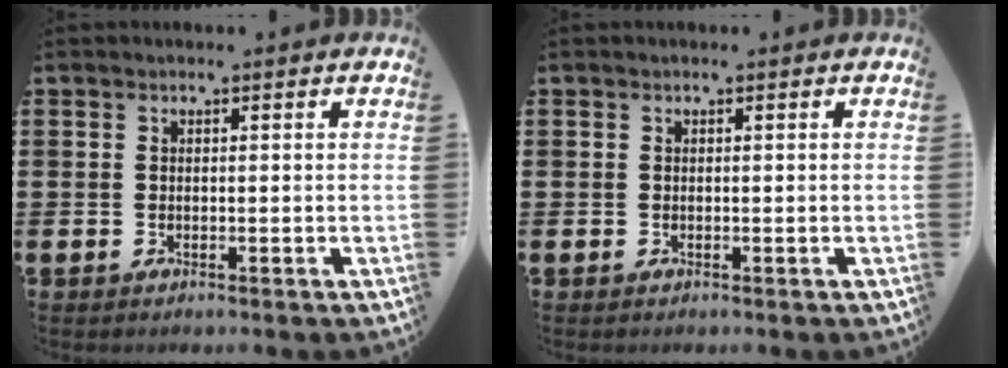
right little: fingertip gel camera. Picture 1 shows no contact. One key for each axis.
{"total": 0.0}